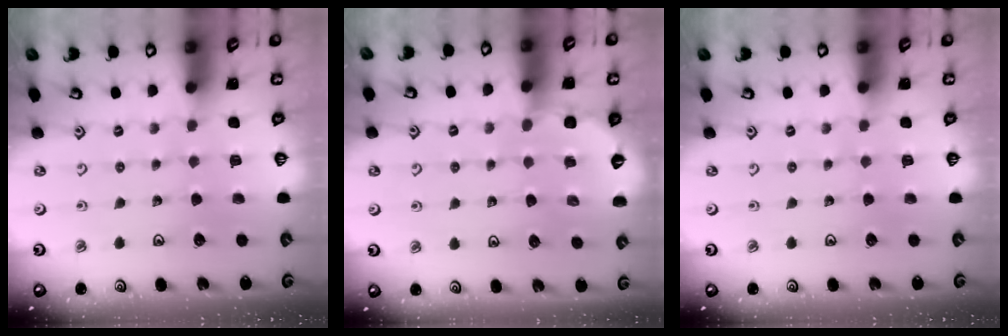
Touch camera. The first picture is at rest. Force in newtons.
{"total": 3.2, "press": 2.7, "slide": 1.7}
{"total": 0.0}